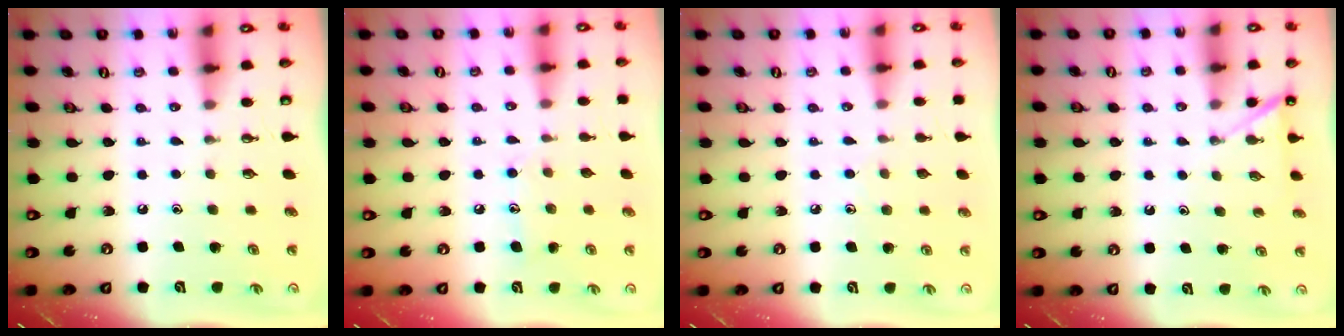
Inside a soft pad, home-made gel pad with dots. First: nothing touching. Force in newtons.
{"total": 7.6, "press": 7.6, "slide": 0.5}
{"total": 5.4, "press": 5.3, "slide": 0.7}
{"total": 4.0, "press": 4.0, "slide": 0.4}